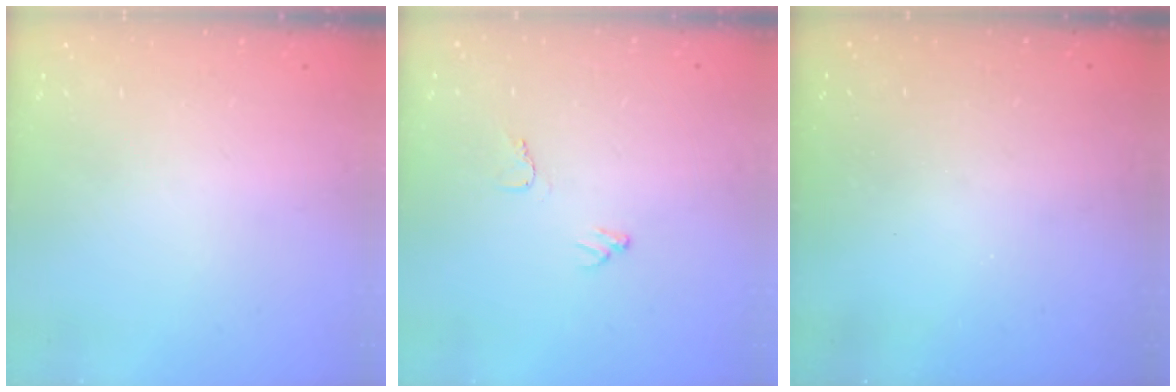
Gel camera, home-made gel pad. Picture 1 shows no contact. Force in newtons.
{"total": 6.6, "press": 6.6, "slide": 0.3}
{"total": 3.0, "press": 3.0, "slide": 0.1}